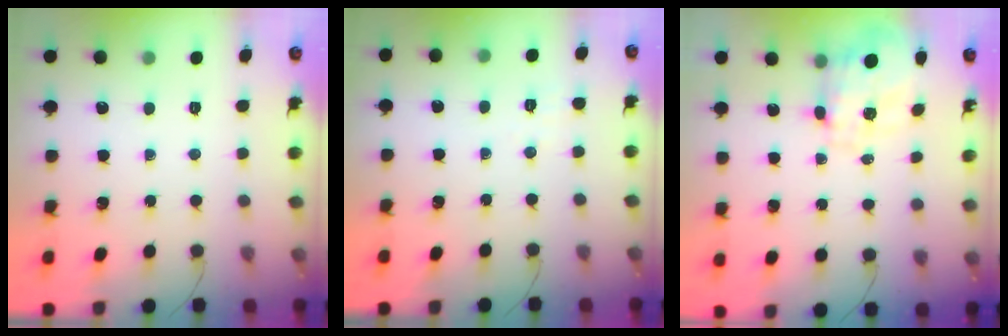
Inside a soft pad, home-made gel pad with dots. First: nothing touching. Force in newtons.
{"total": 1.4, "press": 0.5, "slide": 1.3}
{"total": 7.6, "press": 7.5, "slide": 1.2}